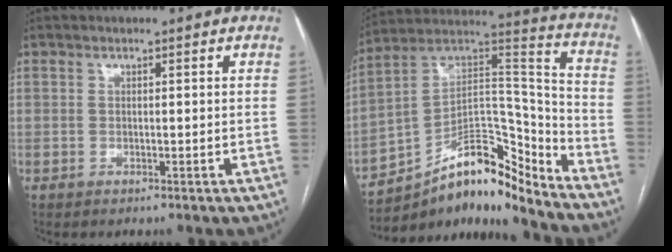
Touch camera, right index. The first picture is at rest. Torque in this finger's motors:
{"motor_torque": [-0.23, -0.79, -0.21, -0.07]}